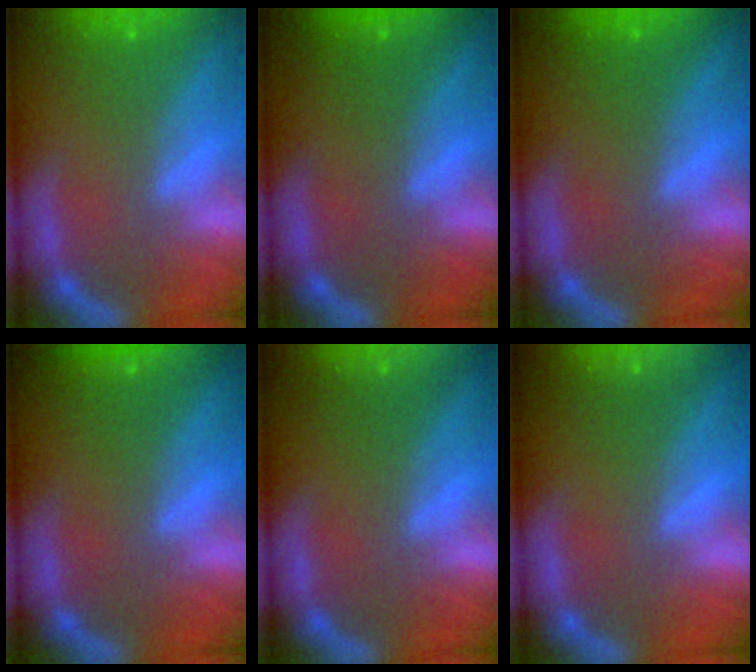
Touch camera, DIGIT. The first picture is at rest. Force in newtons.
{"total": 0.9}
{"total": 0.0}
{"total": 1.9}
{"total": 10.0}
{"total": 9.5}